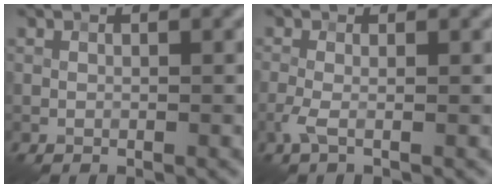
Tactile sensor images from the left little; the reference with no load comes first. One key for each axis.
{"total": 1.6, "fx": -0.5, "fy": 0.3, "fz": 1.5, "tx": -0.038, "ty": -0.002, "tz": -0.015}